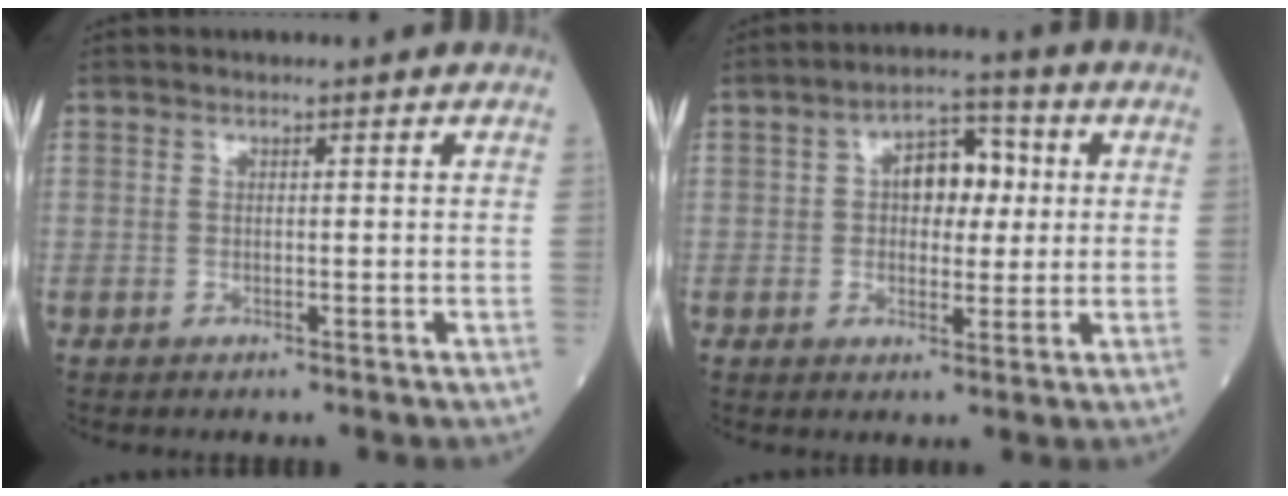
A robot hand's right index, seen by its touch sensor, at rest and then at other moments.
{"total": 7.0, "force": [1.1, 4.0, 5.7], "torque": [-0.083, 0.025, 0.015]}